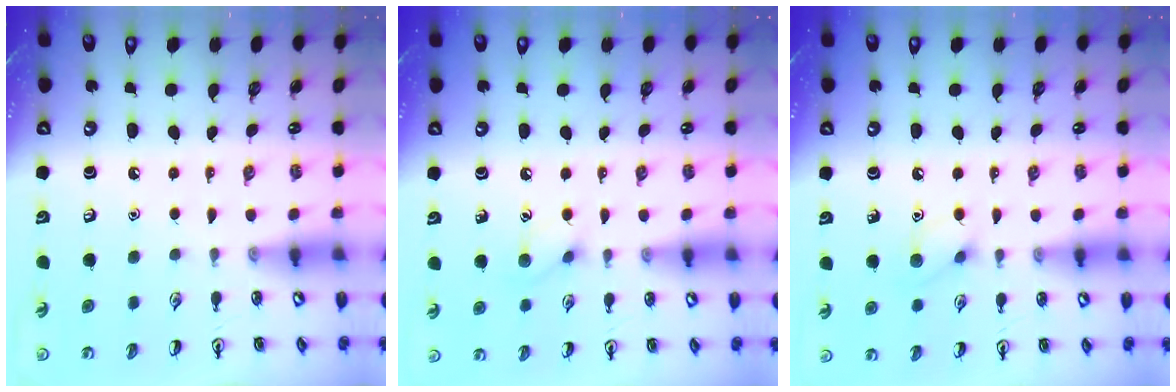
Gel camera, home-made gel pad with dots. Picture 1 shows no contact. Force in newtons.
{"total": 6.4, "press": 6.4, "slide": 0.9}
{"total": 7.4, "press": 7.3, "slide": 1.0}